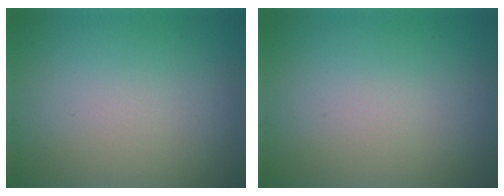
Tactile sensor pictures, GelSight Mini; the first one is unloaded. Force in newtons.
{"total": 0.0}